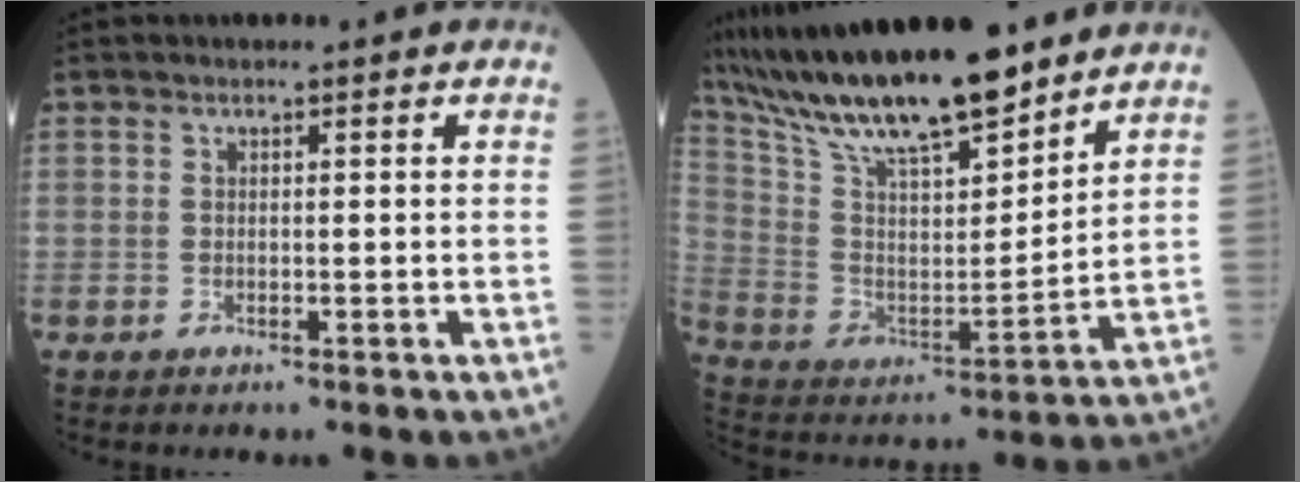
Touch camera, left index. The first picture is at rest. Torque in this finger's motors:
{"motor_torque": [0.37, -0.70, 0.72, 0.14]}